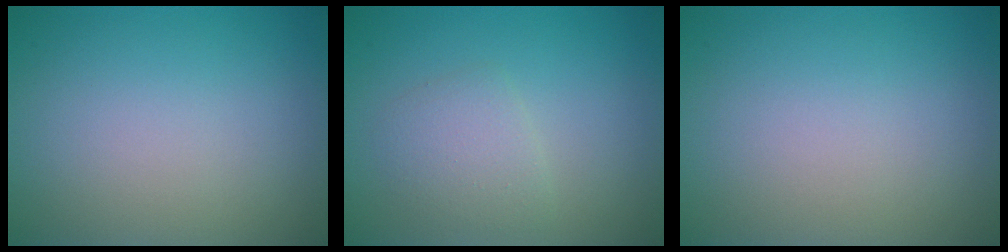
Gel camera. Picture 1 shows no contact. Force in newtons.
{"total": 2.3, "press": 2.3, "slide": 0.1}
{"total": 0.0}